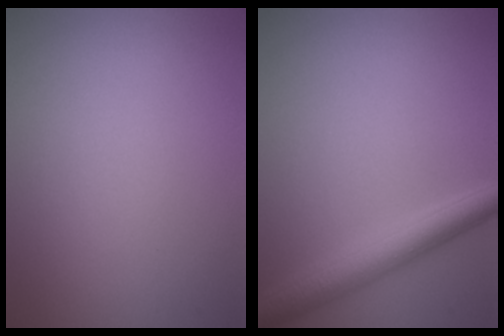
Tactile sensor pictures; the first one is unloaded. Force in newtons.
{"total": 3.8, "press": 3.8, "slide": 0.1}